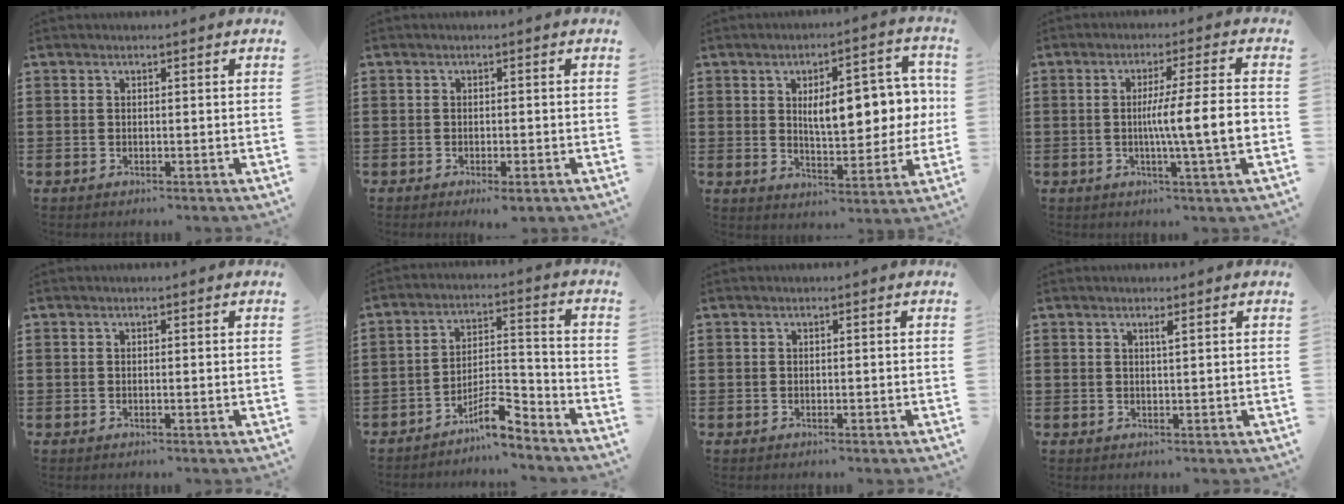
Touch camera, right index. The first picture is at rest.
{"total": 1.1, "force": [-0.8, 0.0, 0.8], "torque": [-0.015, -0.004, -0.015]}
{"total": 10.0, "force": [1.6, 4.5, 8.8], "torque": [-0.121, -0.005, 0.017]}
{"total": 9.0, "force": [-1.1, 0.1, 9.0], "torque": [-0.145, -0.009, -0.024]}
{"total": 0.0}
{"total": 7.4, "force": [-6.1, 1.5, 4.1], "torque": [-0.063, 0.012, -0.109]}
{"total": 0.0}
{"total": 0.9, "force": [0.5, -0.1, 0.8], "torque": [-0.015, -0.003, 0.008]}